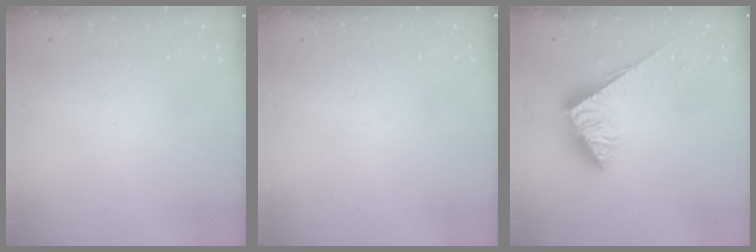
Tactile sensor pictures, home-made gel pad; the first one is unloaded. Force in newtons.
{"total": 0.0}
{"total": 5.1, "press": 5.1, "slide": 0.4}